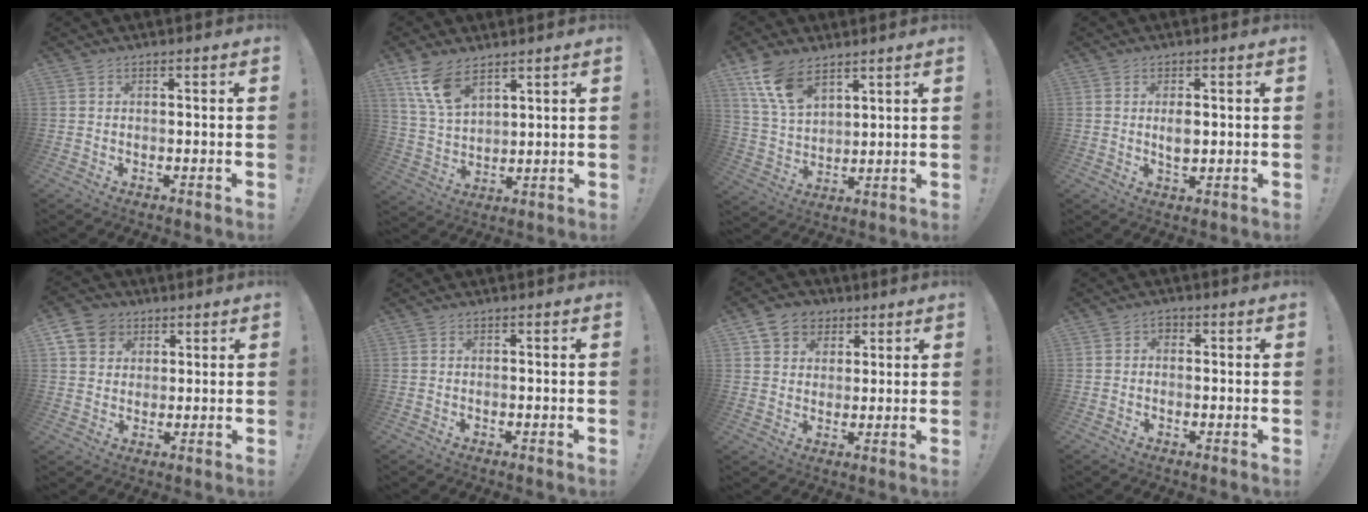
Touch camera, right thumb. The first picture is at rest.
{"total": 10.7, "force": [7.1, 5.1, 6.1], "torque": [-0.114, -0.032, 0.139]}
{"total": 11.8, "force": [7.8, 6.2, 6.4], "torque": [-0.123, -0.033, 0.153]}
{"total": 3.3, "force": [0.4, 1.8, 2.7], "torque": [-0.033, -0.006, 0.002]}
{"total": 8.9, "force": [4.6, 7.1, 2.8], "torque": [-0.046, -0.020, 0.093]}
{"total": 0.0}
{"total": 8.8, "force": [4.3, 7.2, 2.4], "torque": [-0.032, -0.019, 0.088]}
{"total": 1.6, "force": [-0.4, 1.3, 0.8], "torque": [-0.017, 0.006, -0.008]}